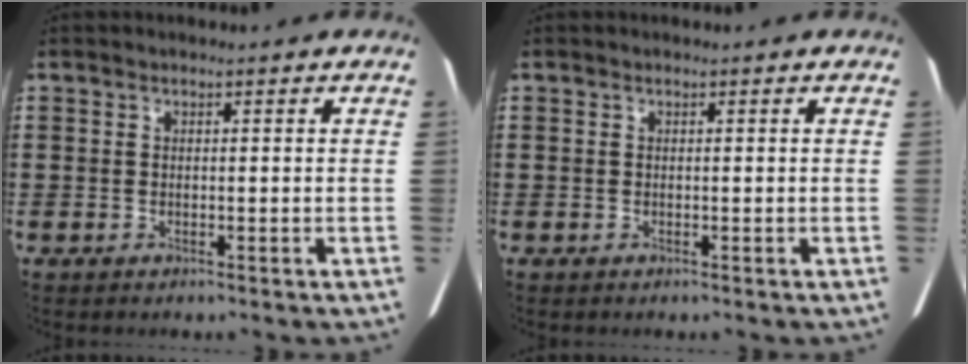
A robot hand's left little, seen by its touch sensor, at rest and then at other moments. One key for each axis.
{"total": 0.0}